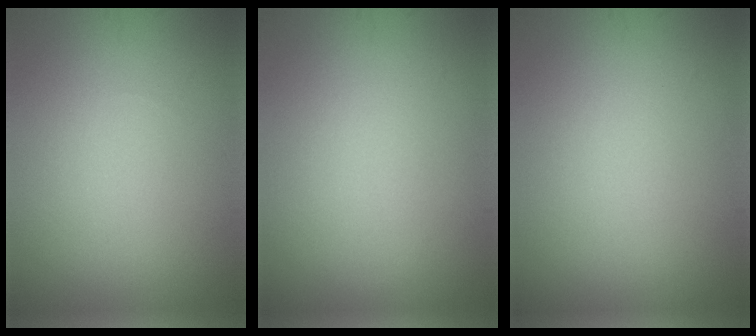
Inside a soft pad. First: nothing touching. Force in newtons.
{"total": 0.0}
{"total": 0.0}